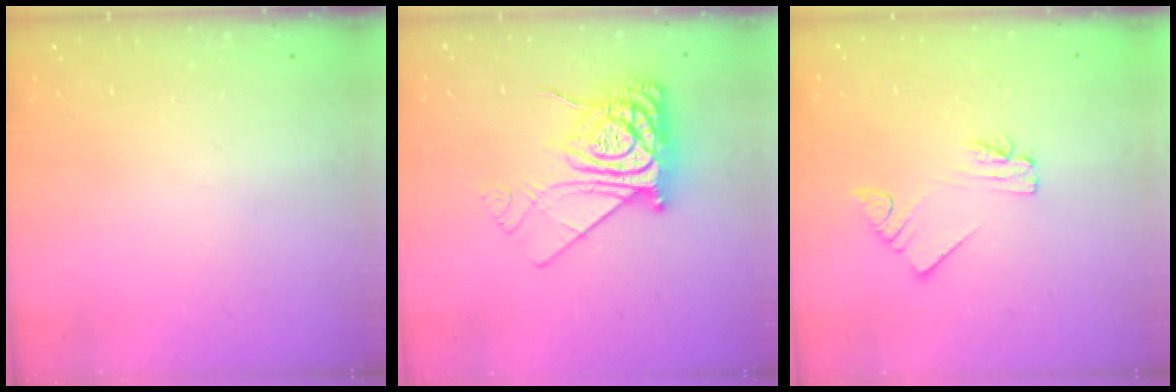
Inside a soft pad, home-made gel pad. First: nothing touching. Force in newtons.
{"total": 12.3, "press": 12.3, "slide": 1.0}
{"total": 2.0, "press": 2.0, "slide": 0.1}